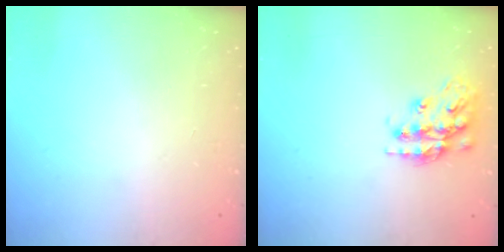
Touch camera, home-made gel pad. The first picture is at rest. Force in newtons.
{"total": 14.9, "press": 14.8, "slide": 0.8}